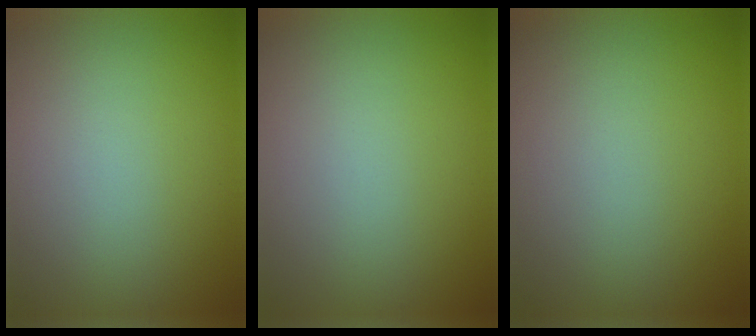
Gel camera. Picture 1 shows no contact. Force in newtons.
{"total": 0.0}
{"total": 0.0}